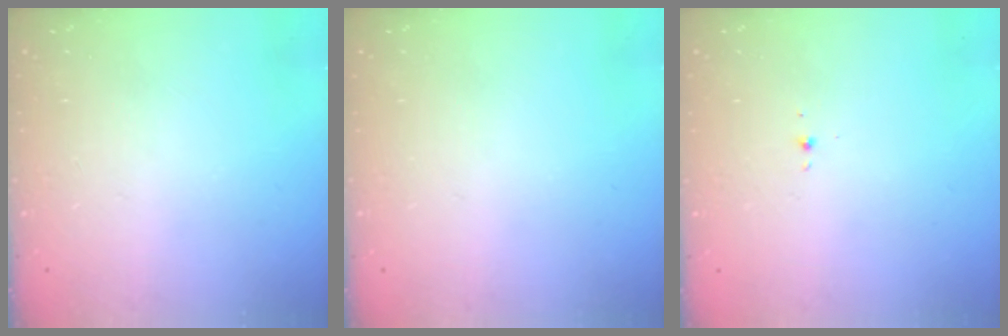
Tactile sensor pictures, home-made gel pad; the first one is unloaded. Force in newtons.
{"total": 0.0}
{"total": 1.9, "press": 1.8, "slide": 0.7}